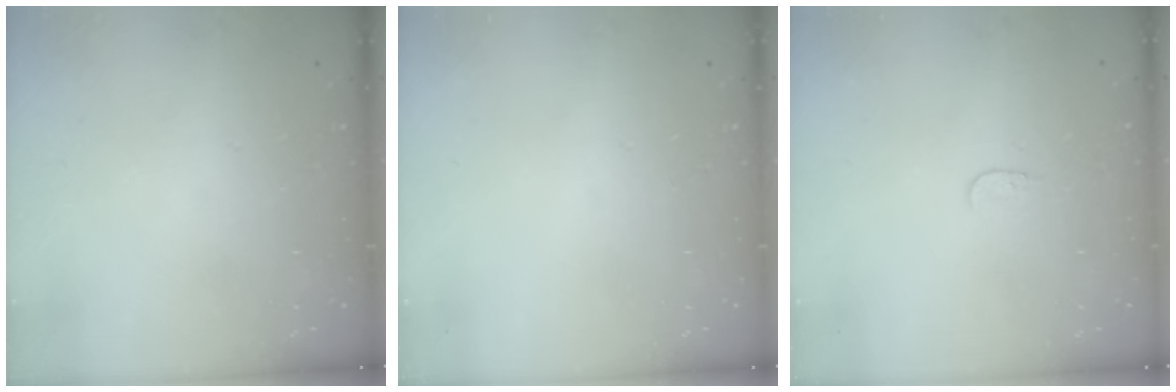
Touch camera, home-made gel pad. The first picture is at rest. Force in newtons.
{"total": 0.0}
{"total": 3.4, "press": 3.3, "slide": 0.3}